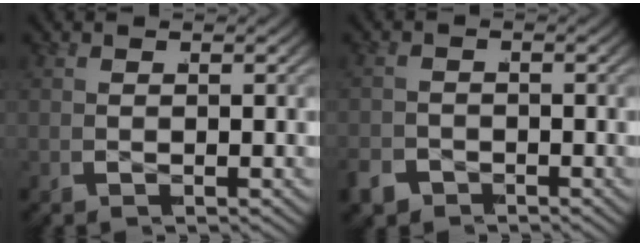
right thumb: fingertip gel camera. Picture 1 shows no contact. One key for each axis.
{"total": 2.4, "fx": -1.7, "fy": 1.7, "fz": 0.3, "tx": -0.006, "ty": 0.001, "tz": -0.032}